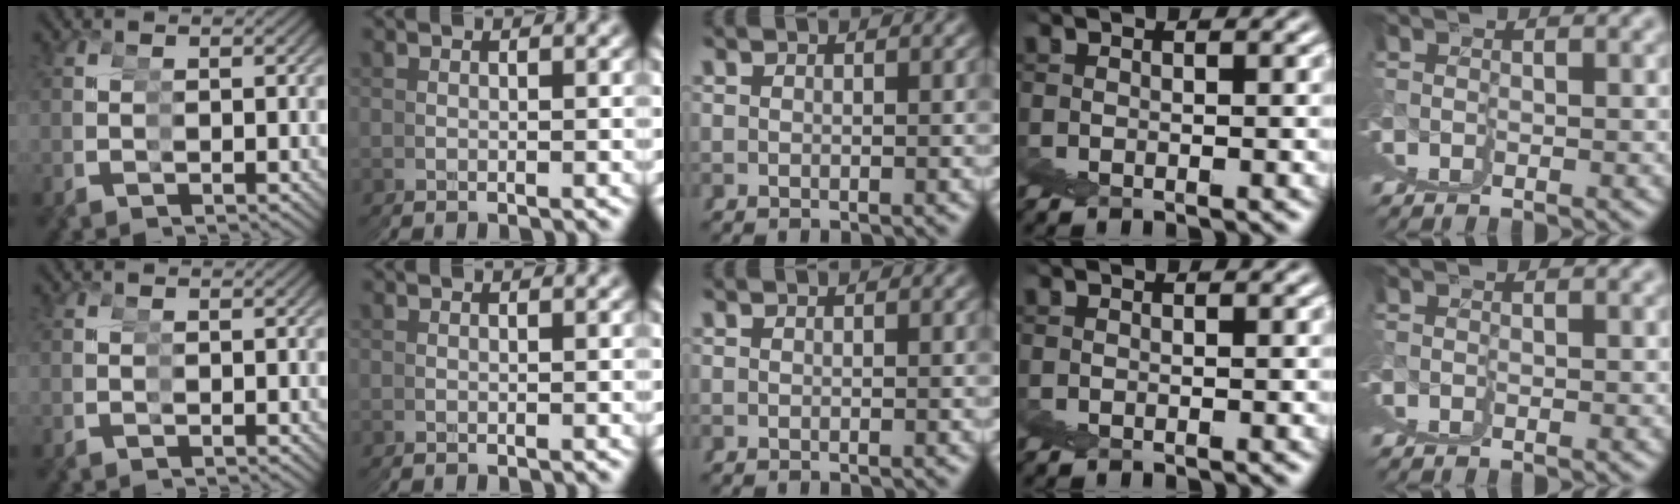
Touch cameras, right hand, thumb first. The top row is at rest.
{}